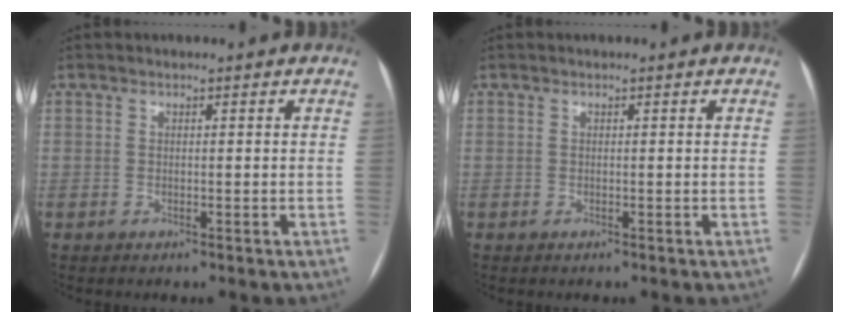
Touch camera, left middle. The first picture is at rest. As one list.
[{"total": 0.0}]